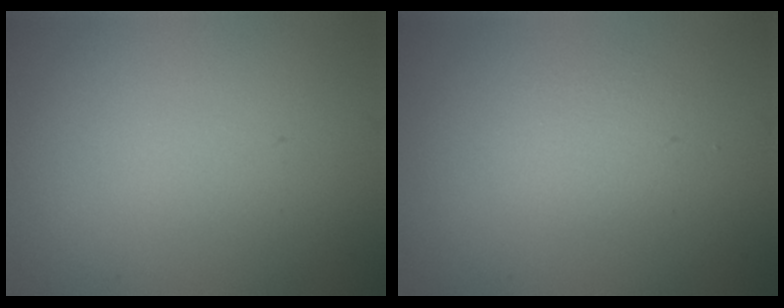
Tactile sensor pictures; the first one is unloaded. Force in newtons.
{"total": 1.4, "press": 1.4, "slide": 0.1}